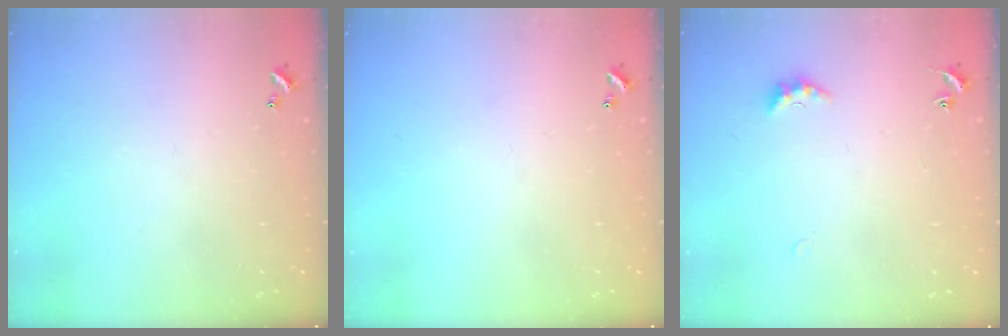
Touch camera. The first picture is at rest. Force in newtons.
{"total": 0.0}
{"total": 2.0, "press": 1.9, "slide": 0.6}